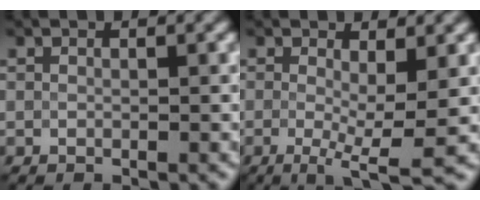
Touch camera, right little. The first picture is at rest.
{"total": 4.5, "force": [-0.5, 0.8, 4.4], "torque": [-0.073, -0.015, -0.009]}